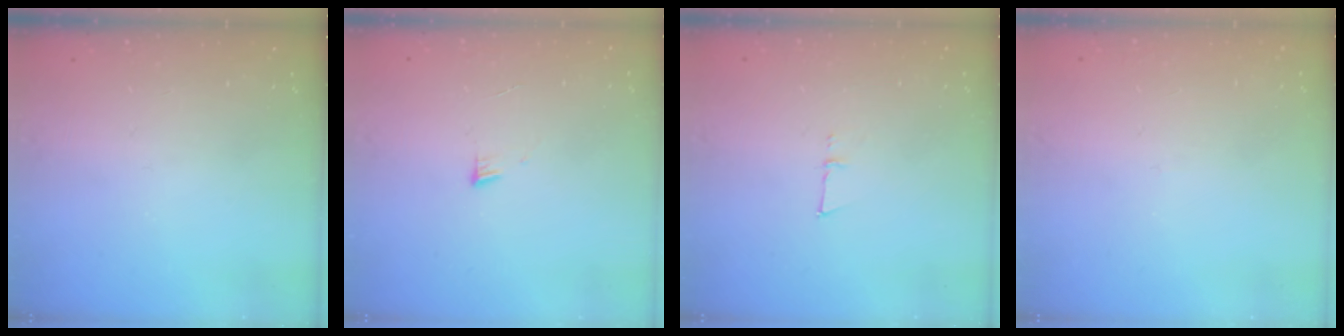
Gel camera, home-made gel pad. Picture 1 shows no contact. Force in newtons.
{"total": 3.5, "press": 3.4, "slide": 0.4}
{"total": 4.2, "press": 4.0, "slide": 1.1}
{"total": 2.7, "press": 2.7, "slide": 0.3}